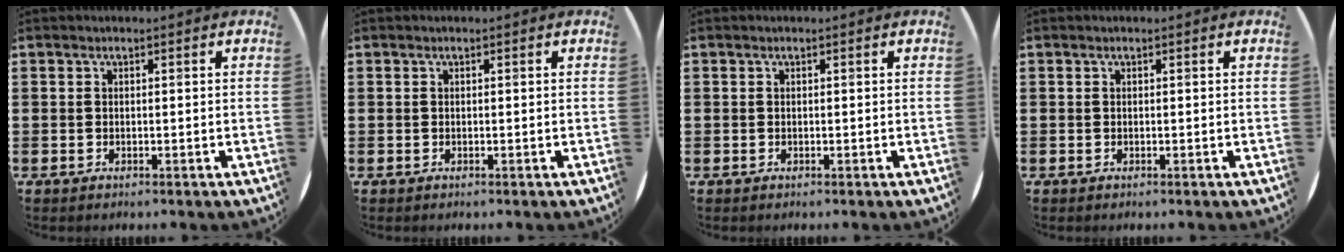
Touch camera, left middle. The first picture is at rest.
{"total": 0.0}
{"total": 0.0}
{"total": 0.0}